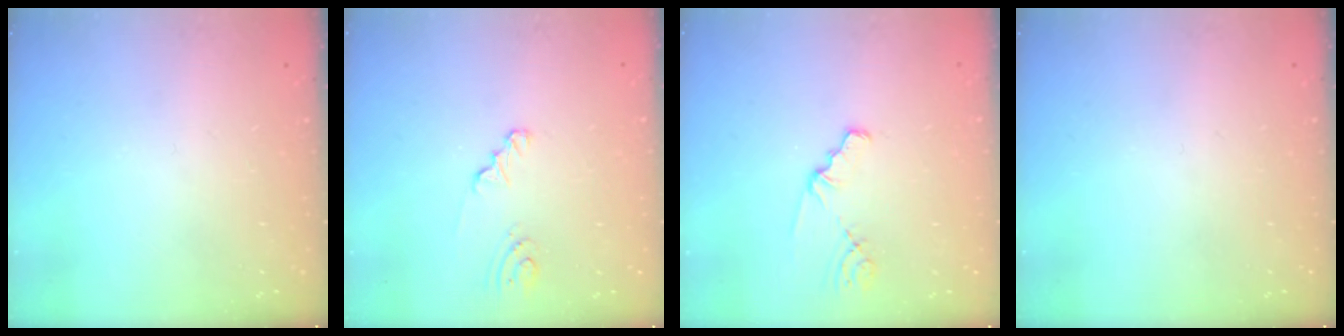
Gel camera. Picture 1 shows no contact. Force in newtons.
{"total": 2.4, "press": 2.4, "slide": 0.2}
{"total": 1.6, "press": 1.6, "slide": 0.1}
{"total": 0.0}